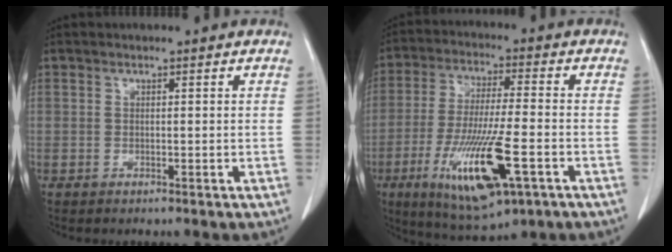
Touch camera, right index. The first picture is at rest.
{"total": 15.9, "force": [-6.2, 2.7, 14.4], "torque": [-0.279, -0.031, -0.097]}